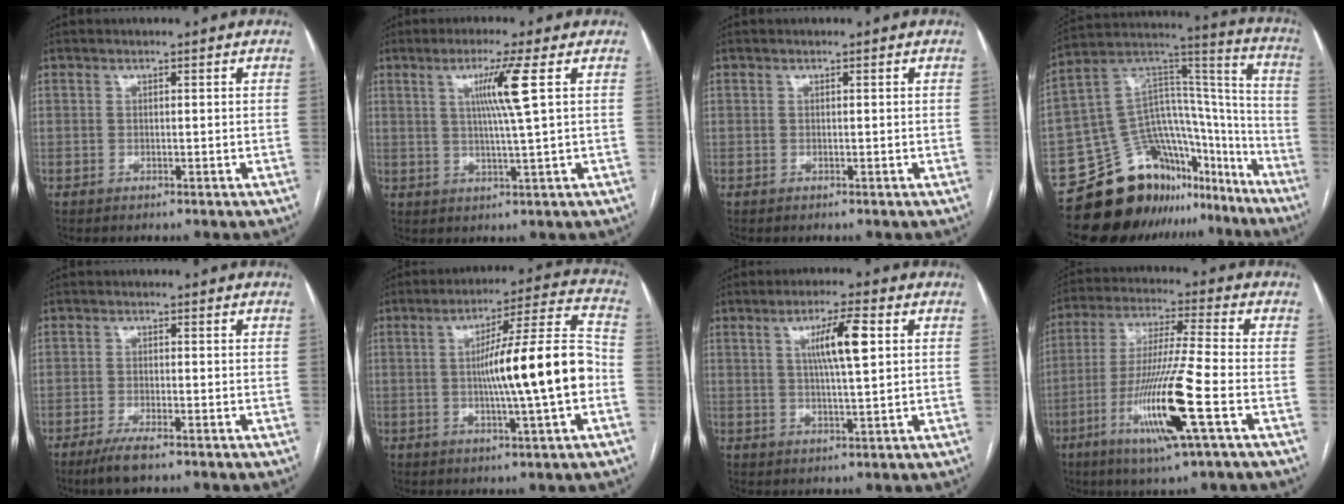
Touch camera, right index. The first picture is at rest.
{"total": 6.4, "force": [1.9, -1.6, 5.9], "torque": [-0.111, -0.003, 0.037]}
{"total": 0.0}
{"total": 22.3, "force": [-17.3, 11.3, 8.5], "torque": [-0.128, 0.076, -0.265]}
{"total": 3.8, "force": [-2.7, 0.3, 2.6], "torque": [-0.054, -0.009, -0.049]}
{"total": 15.2, "force": [-1.8, 0.1, 15.1], "torque": [-0.233, 0.014, -0.032]}
{"total": 7.2, "force": [2.0, 0.4, 6.9], "torque": [-0.122, 0.005, 0.034]}
{"total": 15.0, "force": [-5.5, -0.4, 13.9], "torque": [-0.282, -0.020, -0.104]}